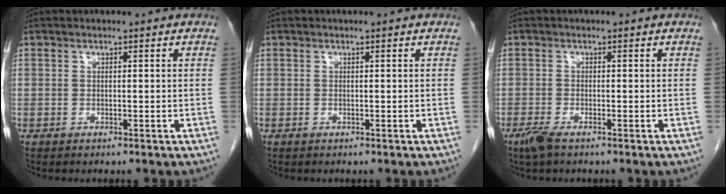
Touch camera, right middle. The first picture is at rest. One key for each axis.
{"total": 0.0}
{"total": 2.4, "fx": -1.7, "fy": 0.5, "fz": 1.6, "tx": -0.040, "ty": -0.006, "tz": -0.034}